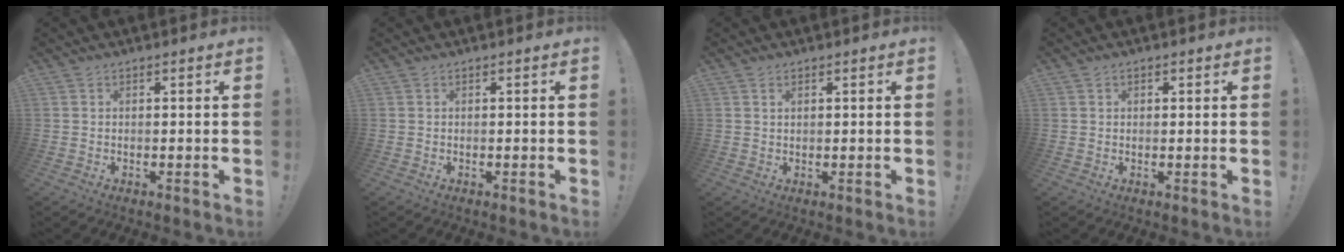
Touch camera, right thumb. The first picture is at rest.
{"total": 0.0}
{"total": 0.9, "force": [0.6, 0.3, 0.6], "torque": [-0.006, -0.002, 0.010]}
{"total": 0.9, "force": [0.5, 0.7, 0.3], "torque": [-0.002, 0.001, 0.008]}